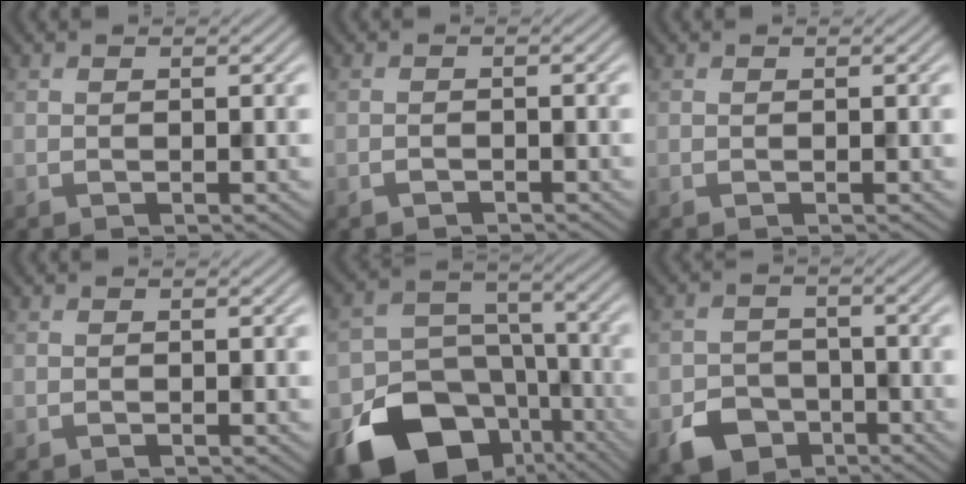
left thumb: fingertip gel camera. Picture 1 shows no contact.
{"total": 0.8, "force": [-0.8, 0.2, 0.2], "torque": [-0.007, 0.001, -0.013]}
{"total": 0.0}
{"total": 0.0}
{"total": 17.1, "force": [-9.2, 12.4, 7.4], "torque": [-0.151, -0.049, -0.144]}
{"total": 5.3, "force": [-3.1, 3.8, 2.0], "torque": [-0.040, -0.006, -0.061]}